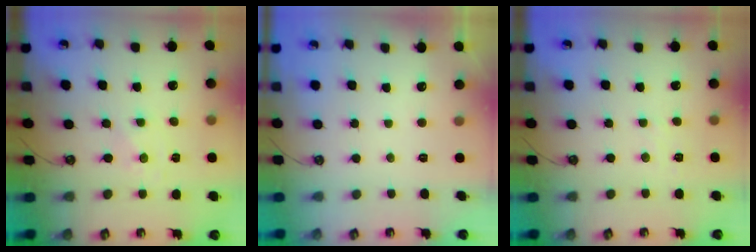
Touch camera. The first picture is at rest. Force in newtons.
{"total": 0.0}
{"total": 2.8, "press": 2.7, "slide": 0.5}